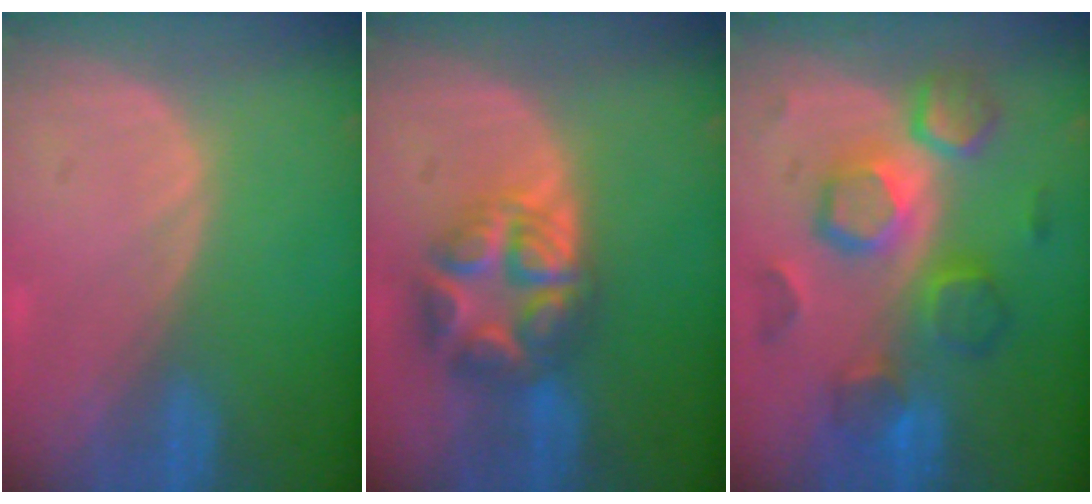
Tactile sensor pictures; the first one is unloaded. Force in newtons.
{"total": 7.9, "press": 7.9, "slide": 0.5}
{"total": 9.8, "press": 9.8, "slide": 0.6}